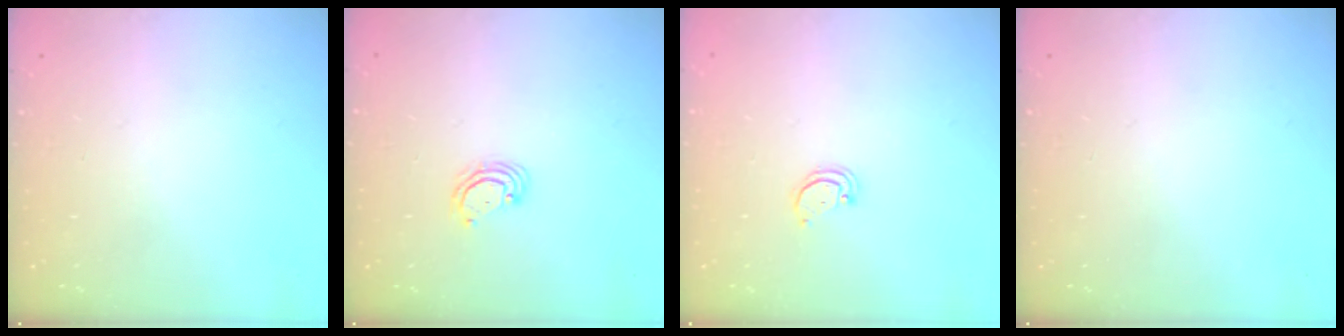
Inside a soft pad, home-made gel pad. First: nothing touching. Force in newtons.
{"total": 3.8, "press": 3.8, "slide": 0.4}
{"total": 1.8, "press": 1.8, "slide": 0.2}
{"total": 0.0}